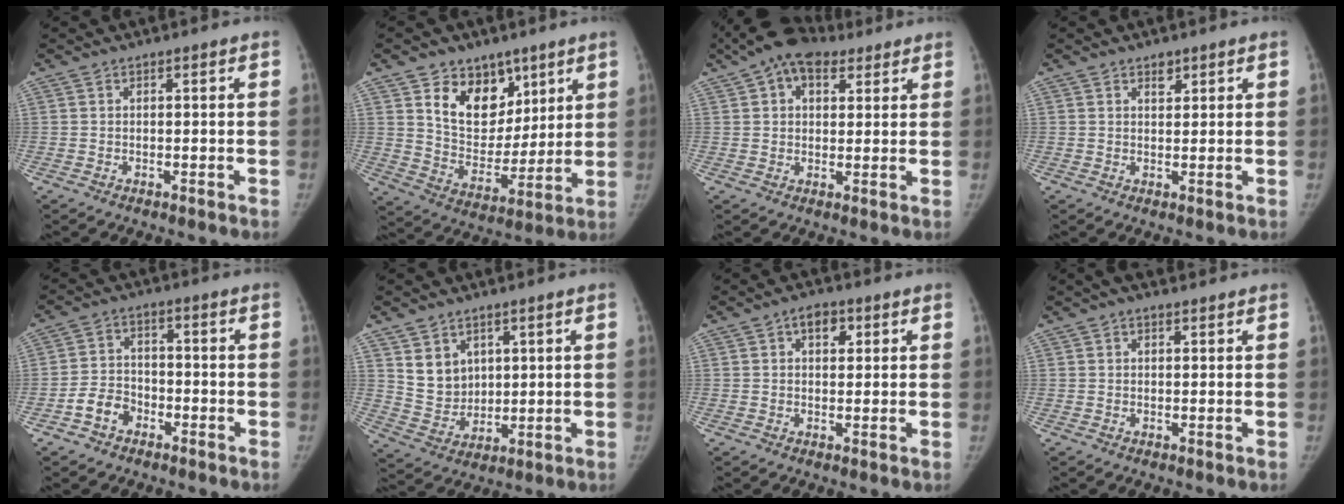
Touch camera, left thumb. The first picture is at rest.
{"total": 13.8, "force": [7.7, 9.7, 6.1], "torque": [-0.059, -0.046, 0.142]}
{"total": 11.6, "force": [7.0, 7.0, 6.1], "torque": [-0.084, 0.004, 0.115]}
{"total": 1.9, "force": [1.3, 1.1, 0.8], "torque": [-0.001, -0.007, 0.019]}
{"total": 5.8, "force": [-3.1, 4.3, 2.4], "torque": [-0.033, 0.030, -0.059]}
{"total": 7.4, "force": [3.4, 5.9, 2.7], "torque": [-0.020, -0.030, 0.080]}
{"total": 4.1, "force": [1.7, 2.6, 2.7], "torque": [-0.022, -0.002, 0.021]}
{"total": 2.9, "force": [1.9, 1.4, 1.7], "torque": [-0.024, 0.012, 0.029]}